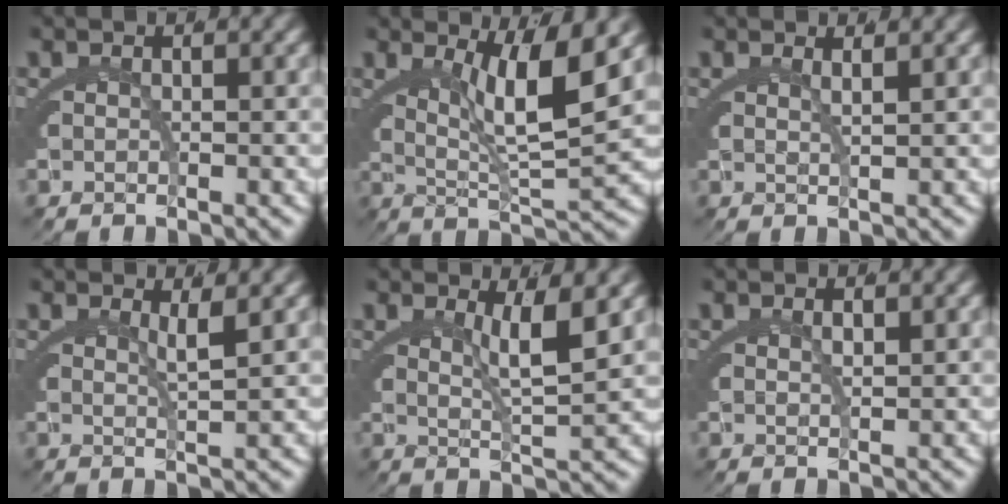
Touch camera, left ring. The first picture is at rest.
{"total": 6.7, "force": [2.7, 1.1, 6.1], "torque": [-0.098, -0.004, 0.048]}
{"total": 1.8, "force": [1.4, -0.8, 0.8], "torque": [-0.013, -0.004, 0.029]}
{"total": 2.0, "force": [1.4, -1.0, 1.1], "torque": [-0.015, -0.008, 0.029]}
{"total": 3.6, "force": [1.9, -0.4, 3.0], "torque": [-0.048, -0.009, 0.041]}
{"total": 1.2, "force": [0.9, -0.3, 0.7], "torque": [-0.015, -0.004, 0.022]}